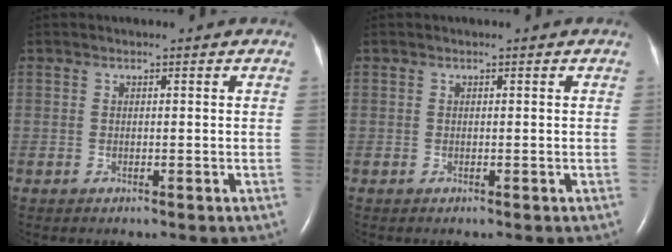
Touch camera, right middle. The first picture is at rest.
{"total": 0.0}